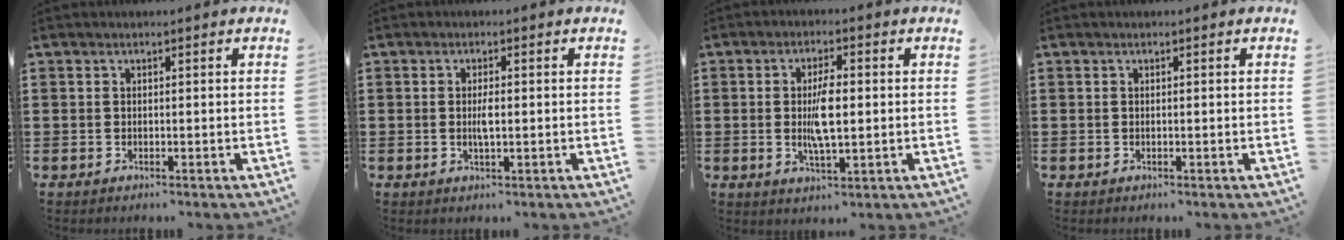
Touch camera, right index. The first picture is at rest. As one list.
[{"total": 2.4, "force": [-0.1, 0.6, 2.3], "torque": [-0.051, -0.004, -0.005]}, {"total": 6.1, "force": [0.0, 2.1, 5.8], "torque": [-0.119, 0.000, -0.005]}, {"total": 0.0}]